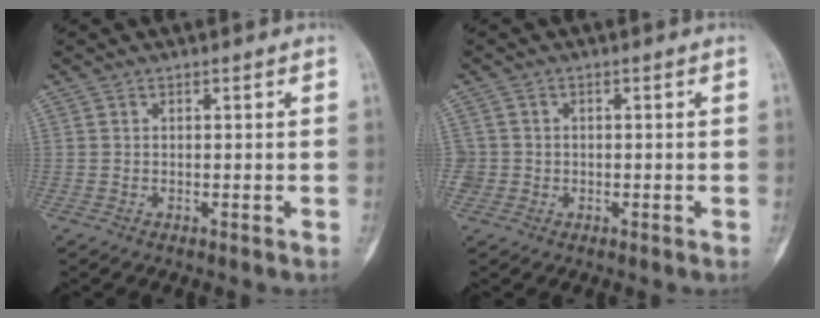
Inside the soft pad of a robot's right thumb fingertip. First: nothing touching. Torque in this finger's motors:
{"motor_torque": [-0.13, -0.02, -0.24, 0.23, -0.06]}